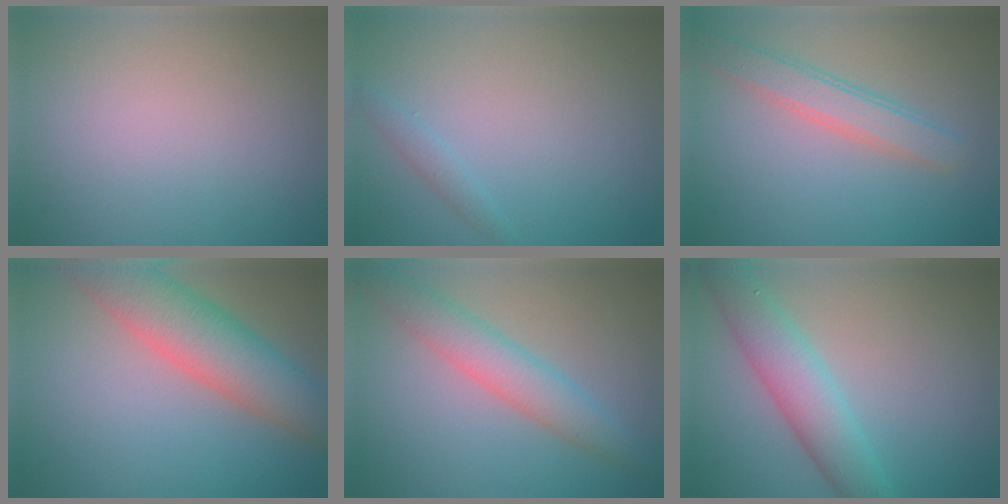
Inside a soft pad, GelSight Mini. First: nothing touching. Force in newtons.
{"total": 1.1, "press": 1.1, "slide": 0.1}
{"total": 3.3, "press": 3.3, "slide": 0.2}
{"total": 7.6, "press": 7.6, "slide": 0.5}
{"total": 4.2, "press": 4.2, "slide": 0.2}
{"total": 4.9, "press": 4.9, "slide": 0.0}